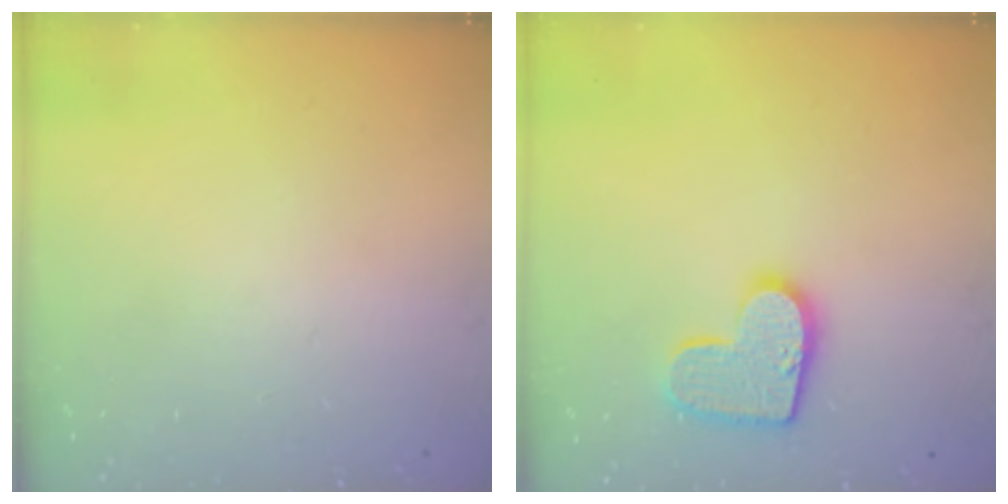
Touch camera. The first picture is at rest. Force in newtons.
{"total": 12.9, "press": 12.9, "slide": 0.8}